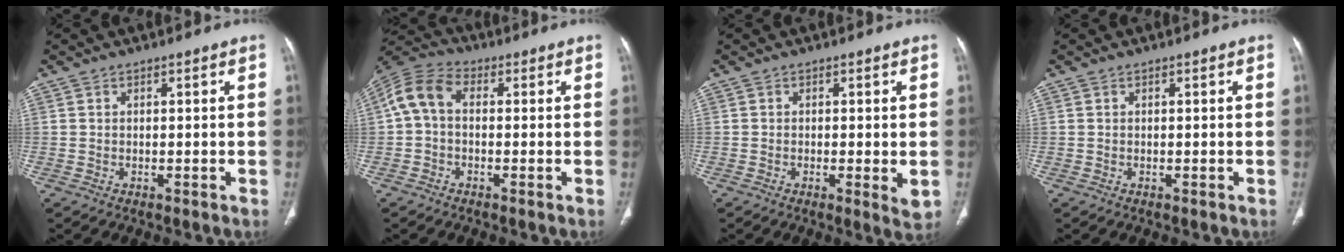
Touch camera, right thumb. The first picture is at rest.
{"total": 7.8, "force": [0.2, 5.3, 5.7], "torque": [-0.110, 0.026, -0.008]}
{"total": 3.6, "force": [-0.5, 1.0, 3.4], "torque": [-0.051, -0.012, -0.011]}
{"total": 0.0}